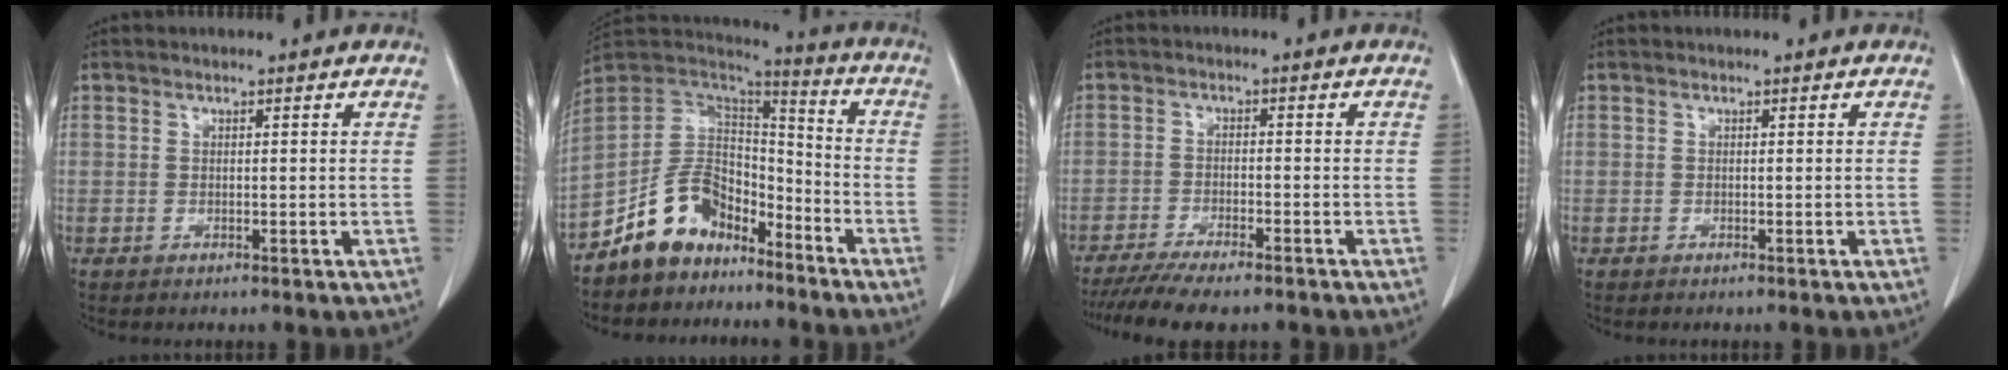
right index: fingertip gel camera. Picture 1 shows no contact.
{"total": 11.4, "force": [-8.1, 6.7, 4.3], "torque": [-0.085, 0.050, -0.151]}
{"total": 10.6, "force": [-9.0, 1.4, 5.4], "torque": [-0.079, -0.015, -0.138]}
{"total": 0.0}